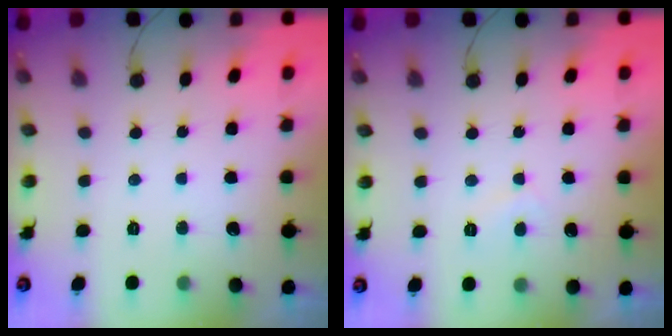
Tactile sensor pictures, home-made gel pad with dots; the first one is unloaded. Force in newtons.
{"total": 3.1, "press": 3.0, "slide": 0.6}